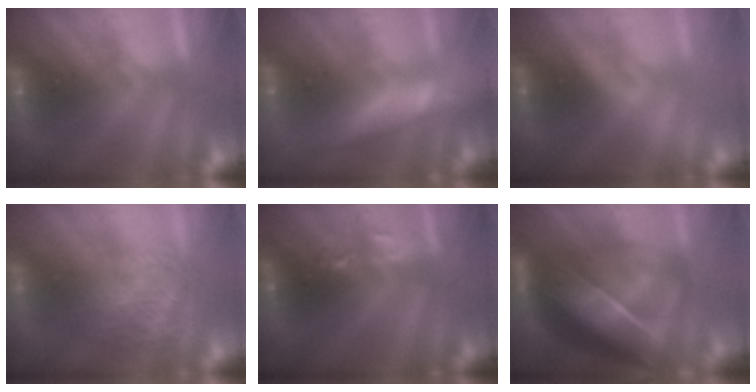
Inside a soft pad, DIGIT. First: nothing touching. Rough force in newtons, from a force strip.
{"total": 5.7}
{"total": 2.1}
{"total": 3.6}
{"total": 2.4}
{"total": 5.8}